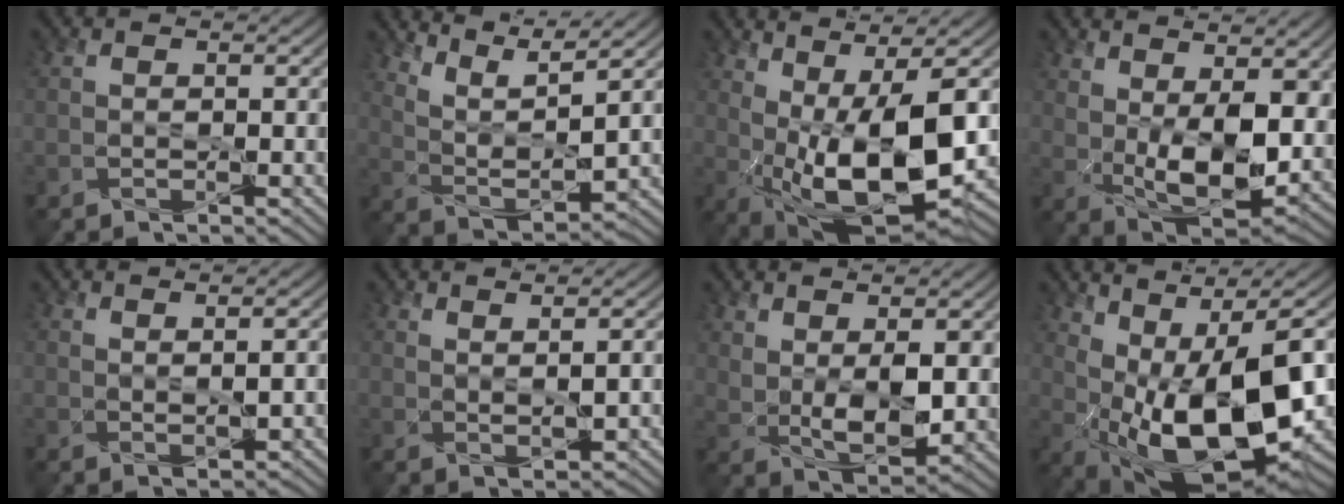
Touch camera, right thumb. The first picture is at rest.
{"total": 8.8, "force": [6.9, 1.5, 5.2], "torque": [-0.110, -0.017, 0.120]}
{"total": 12.5, "force": [0.7, 5.2, 11.3], "torque": [-0.199, -0.010, 0.015]}
{"total": 13.9, "force": [2.9, 7.2, 11.5], "torque": [-0.203, -0.010, 0.059]}
{"total": 1.4, "force": [1.1, 0.0, 1.0], "torque": [-0.016, -0.007, 0.024]}
{"total": 2.3, "force": [1.8, 0.1, 1.5], "torque": [-0.021, -0.008, 0.032]}
{"total": 8.3, "force": [2.4, 4.5, 6.5], "torque": [-0.140, -0.014, 0.055]}
{"total": 13.7, "force": [0.7, 5.9, 12.3], "torque": [-0.205, -0.010, 0.025]}